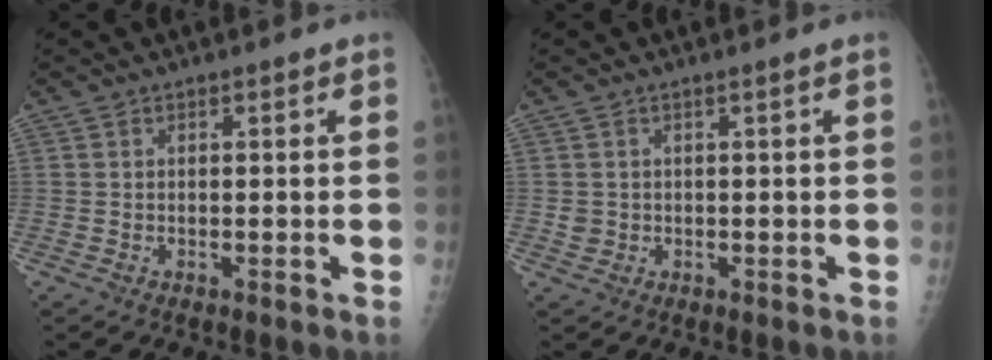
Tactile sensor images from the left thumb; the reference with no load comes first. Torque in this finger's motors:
{"motor_torque": [0.10, -0.04, -0.19, -0.03, -0.01]}